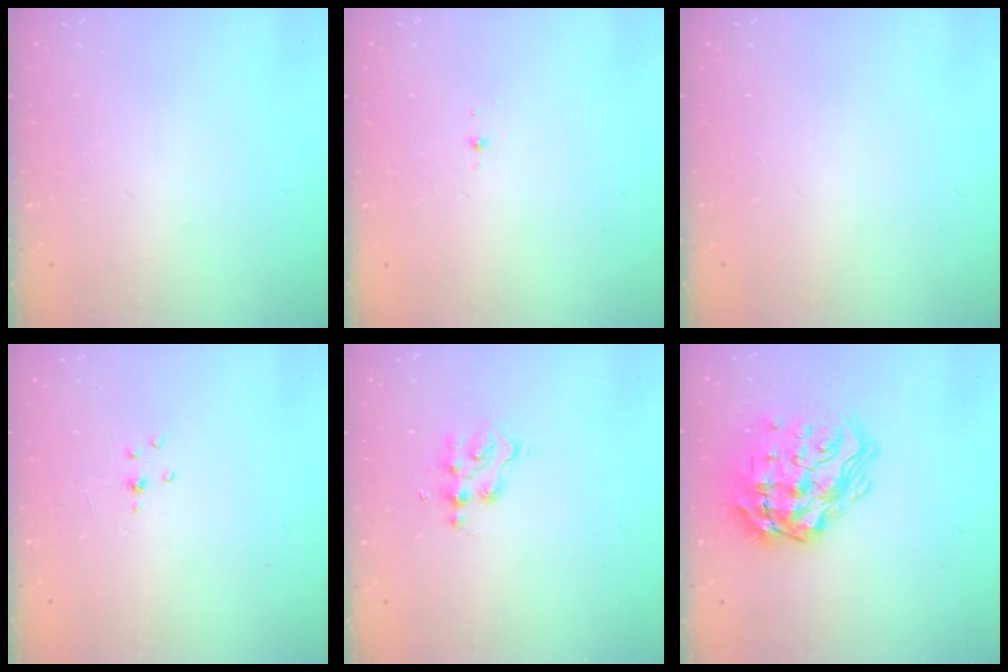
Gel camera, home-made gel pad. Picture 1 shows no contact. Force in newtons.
{"total": 2.6, "press": 2.5, "slide": 0.7}
{"total": 0.0}
{"total": 1.5, "press": 1.5, "slide": 0.2}
{"total": 2.7, "press": 2.7, "slide": 0.4}
{"total": 19.6, "press": 19.5, "slide": 2.0}